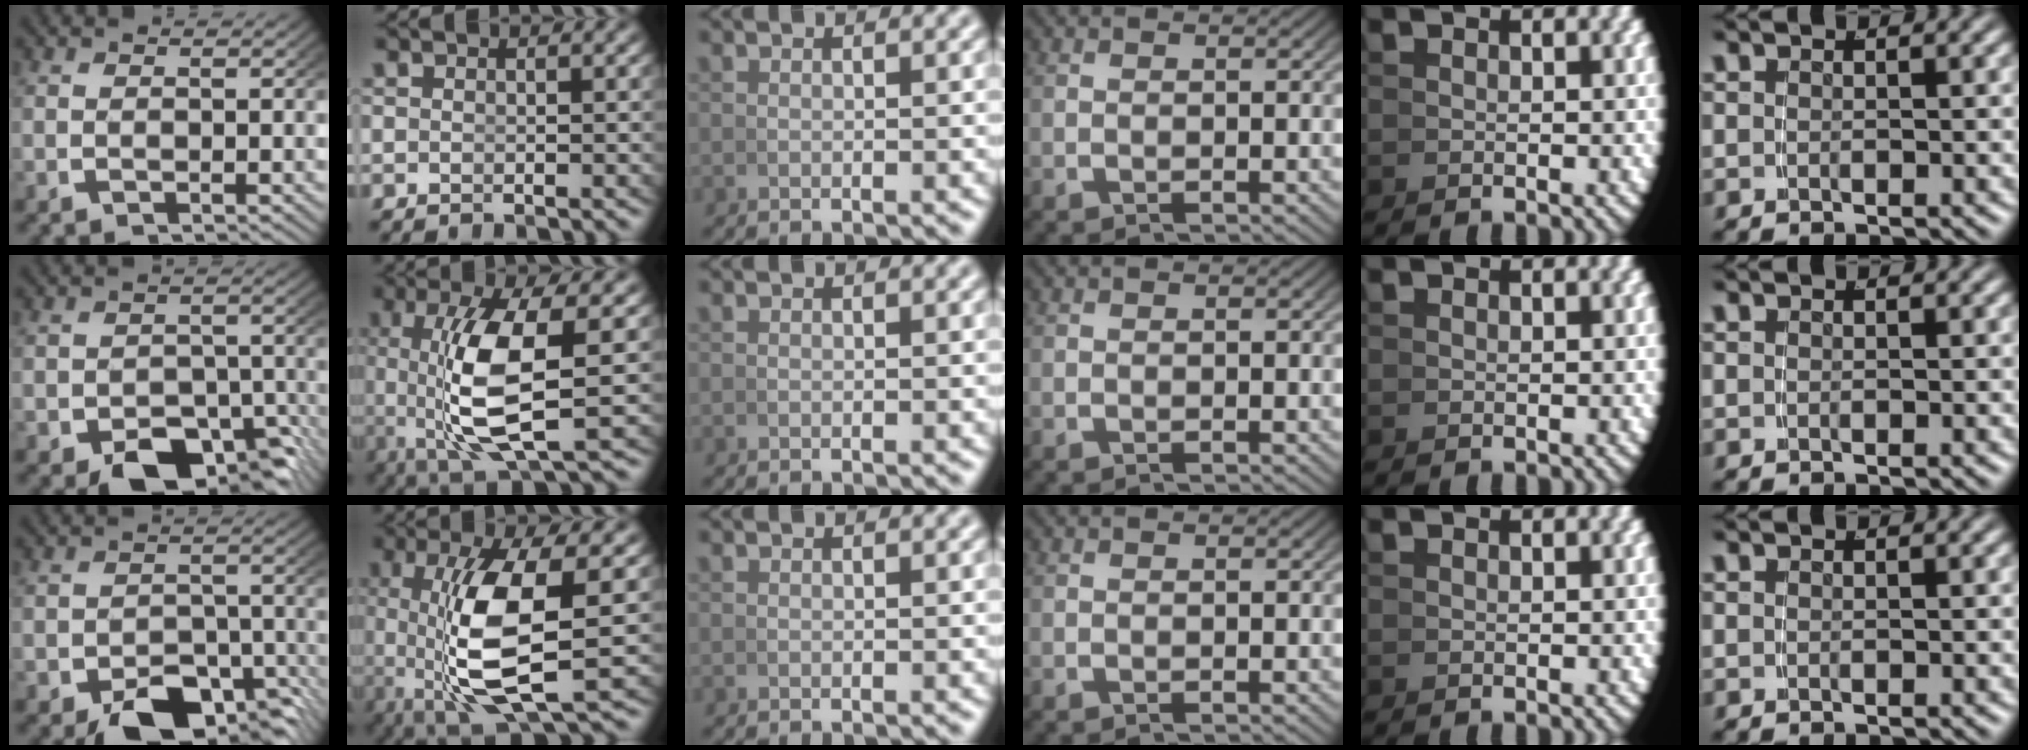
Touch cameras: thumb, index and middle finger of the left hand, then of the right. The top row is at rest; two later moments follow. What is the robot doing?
{"motion": "grasp_and_lifting", "object": "pen"}